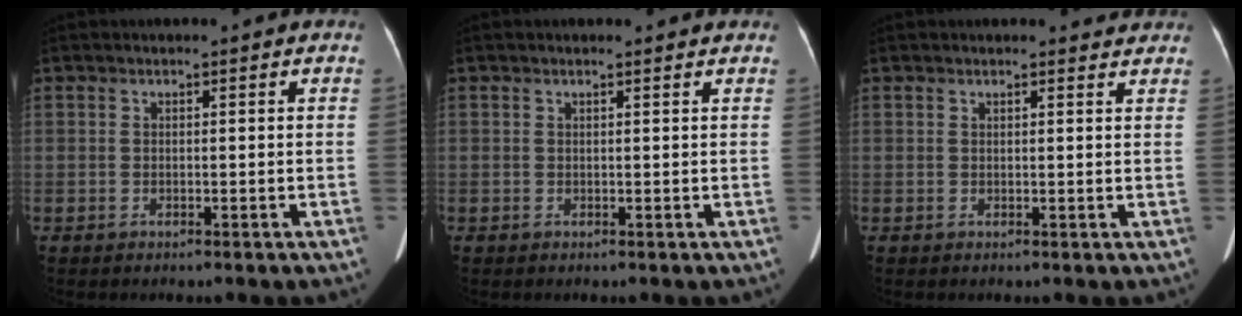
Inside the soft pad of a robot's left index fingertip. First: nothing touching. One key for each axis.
{"total": 1.0, "fx": 0.8, "fy": 0.5, "fz": 0.1, "tx": -0.010, "ty": 0.012, "tz": 0.008}
{"total": 3.4, "fx": 3.3, "fy": 0.8, "fz": 0.2, "tx": -0.001, "ty": -0.003, "tz": 0.025}